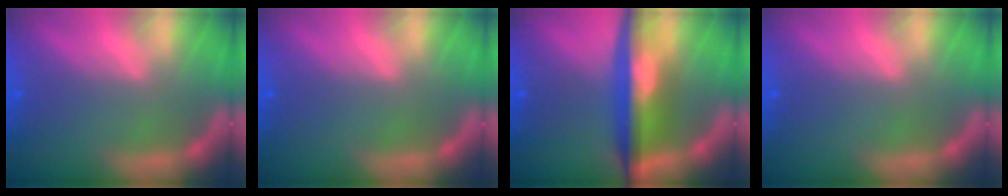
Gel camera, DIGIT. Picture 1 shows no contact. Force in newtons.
{"total": 0.0}
{"total": 7.5}
{"total": 0.0}